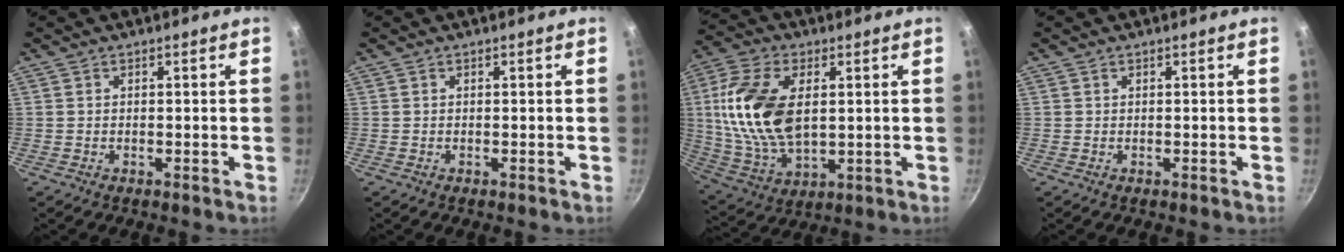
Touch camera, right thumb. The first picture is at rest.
{"total": 0.0}
{"total": 18.3, "force": [2.8, 10.5, 14.7], "torque": [-0.279, -0.004, 0.057]}
{"total": 0.0}